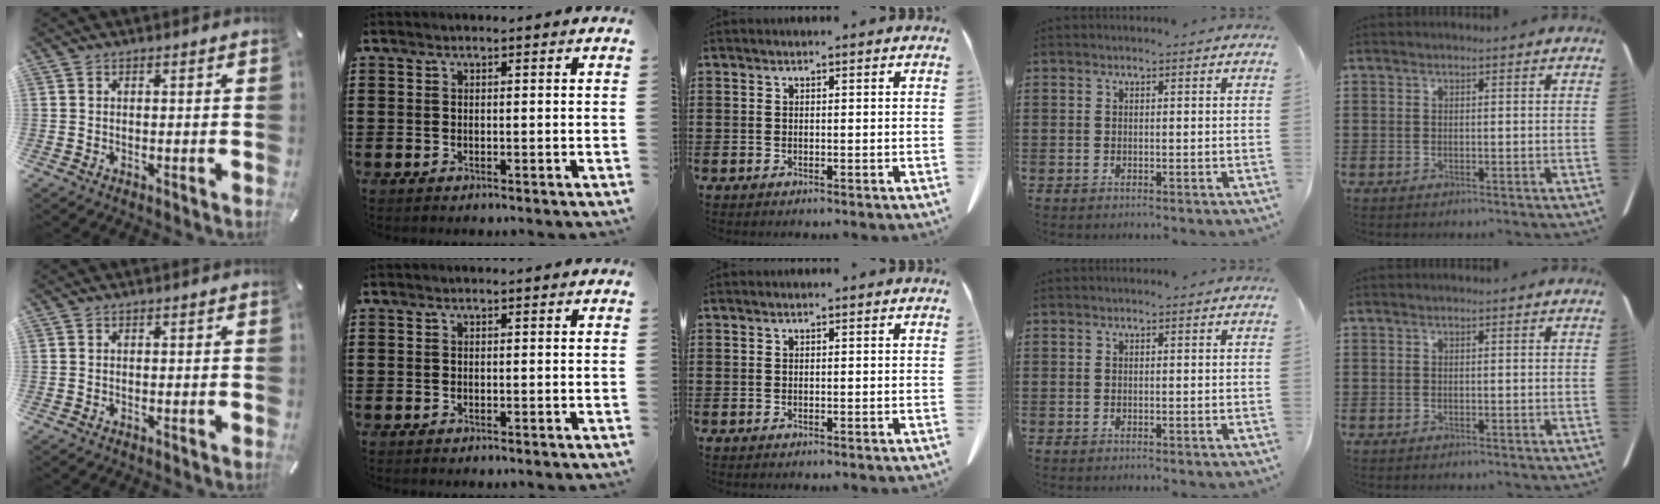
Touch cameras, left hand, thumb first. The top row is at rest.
{}